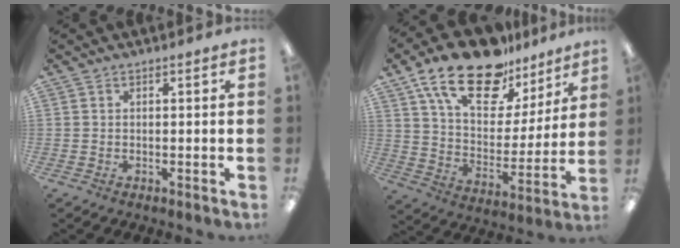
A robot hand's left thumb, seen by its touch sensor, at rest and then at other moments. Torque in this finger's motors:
{"motor_torque": [0.41, 0.47, 1.60, -1.17, 0.26]}